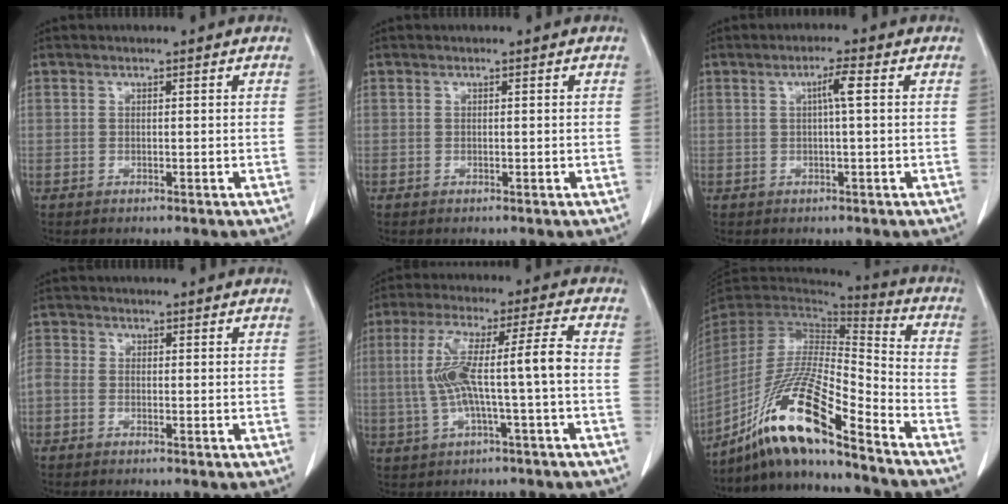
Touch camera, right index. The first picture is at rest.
{"total": 0.0}
{"total": 2.6, "force": [0.4, -0.2, 2.6], "torque": [-0.046, 0.003, 0.007]}
{"total": 2.6, "force": [-0.7, 1.9, 1.5], "torque": [-0.041, 0.011, -0.015]}
{"total": 10.5, "force": [-0.8, 0.2, 10.5], "torque": [-0.205, 0.032, -0.014]}
{"total": 18.6, "force": [-13.3, 0.8, 12.9], "torque": [-0.269, -0.023, -0.251]}